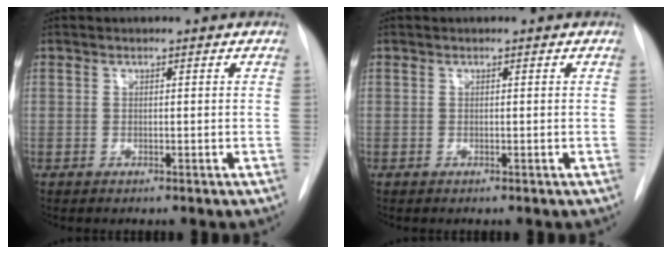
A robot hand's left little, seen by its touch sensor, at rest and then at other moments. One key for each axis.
{"total": 0.0}